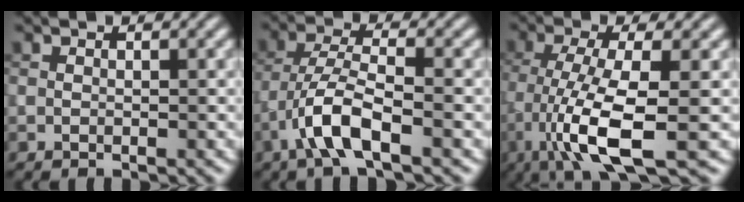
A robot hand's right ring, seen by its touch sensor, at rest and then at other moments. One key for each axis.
{"total": 5.1, "fx": -2.6, "fy": 1.3, "fz": 4.2, "tx": -0.085, "ty": 0.008, "tz": -0.056}
{"total": 8.5, "fx": -2.7, "fy": 2.1, "fz": 7.8, "tx": -0.148, "ty": -0.007, "tz": -0.053}